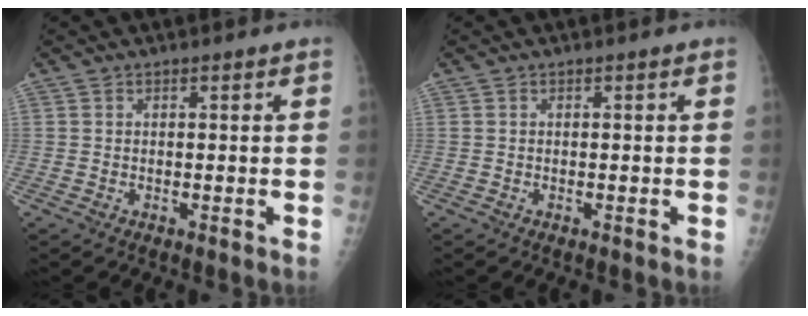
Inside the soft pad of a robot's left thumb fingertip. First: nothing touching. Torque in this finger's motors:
{"motor_torque": [0.55, 0.63, -0.09, -0.05, 0.00]}